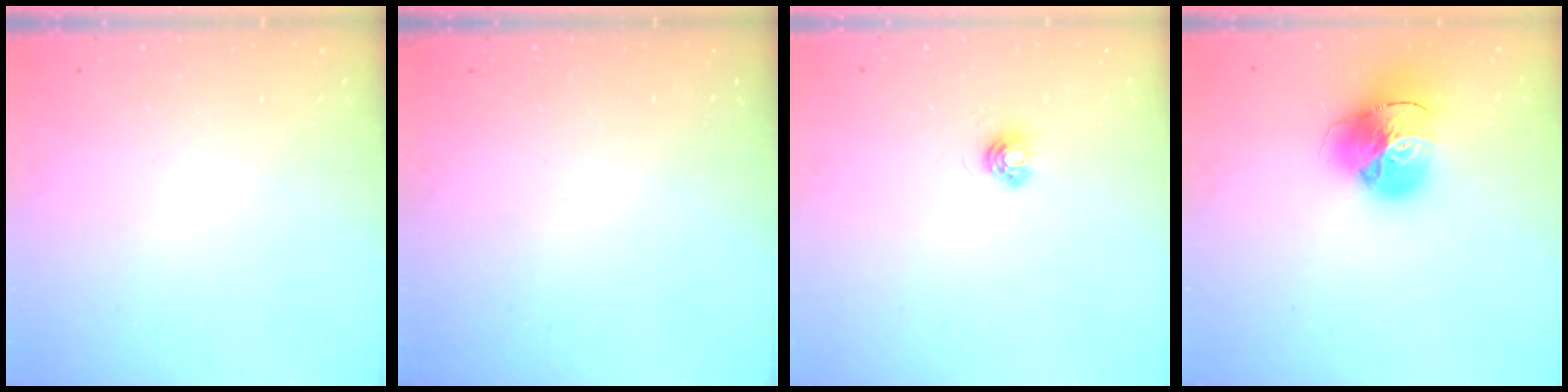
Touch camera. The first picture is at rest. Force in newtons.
{"total": 0.0}
{"total": 4.7, "press": 4.7, "slide": 0.5}
{"total": 18.2, "press": 18.1, "slide": 2.0}